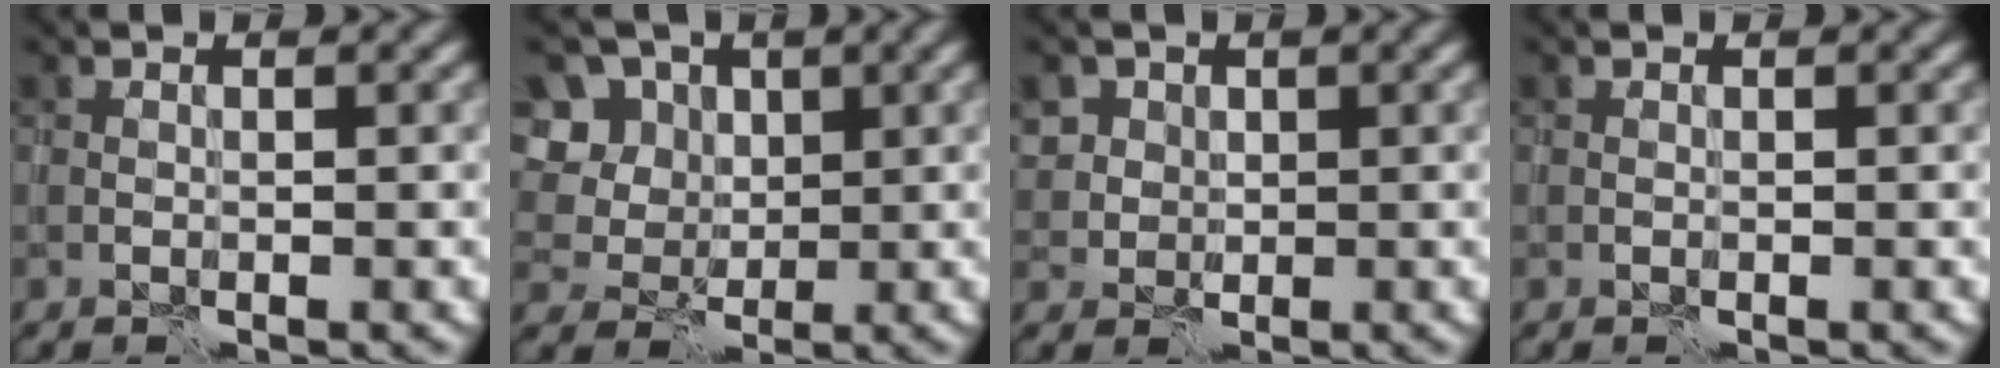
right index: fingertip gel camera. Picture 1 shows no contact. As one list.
[{"total": 10.8, "force": [4.6, 8.7, 4.6], "torque": [-0.105, 0.030, 0.066]}, {"total": 2.7, "force": [1.1, 2.4, 0.5], "torque": [-0.018, -0.002, 0.037]}, {"total": 0.0}]